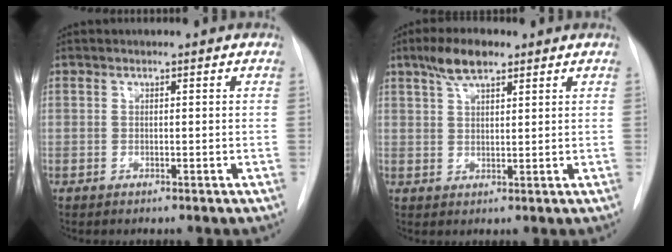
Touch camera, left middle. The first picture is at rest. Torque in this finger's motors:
{"motor_torque": [0.34, -0.34, -0.03, 0.00]}